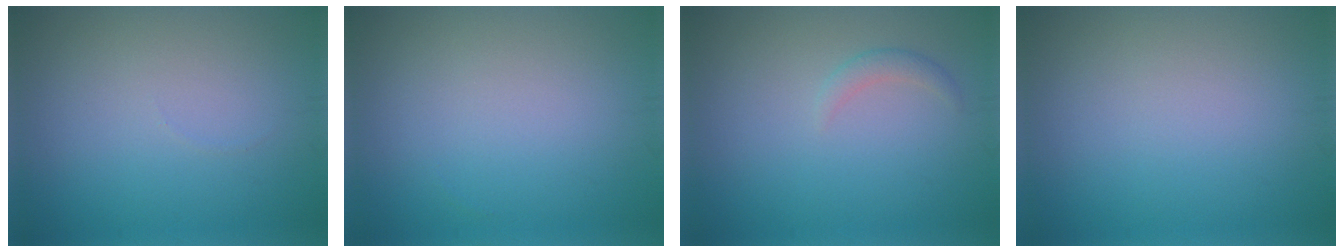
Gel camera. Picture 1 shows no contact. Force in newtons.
{"total": 0.0}
{"total": 1.1, "press": 1.1, "slide": 0.1}
{"total": 0.0}